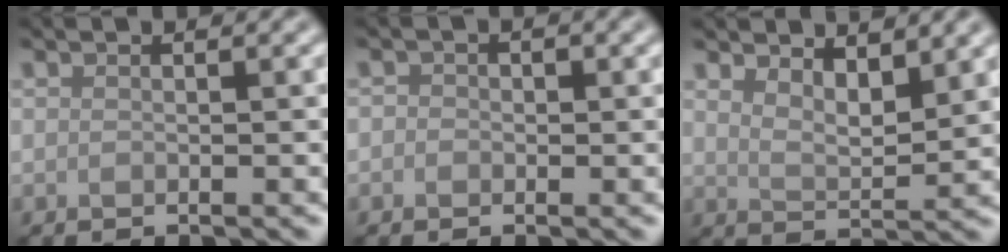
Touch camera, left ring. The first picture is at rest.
{"total": 1.2, "force": [0.1, 1.1, 0.5], "torque": [0.002, -0.002, -0.007]}
{"total": 3.5, "force": [2.6, 1.1, 2.1], "torque": [-0.039, -0.008, 0.043]}